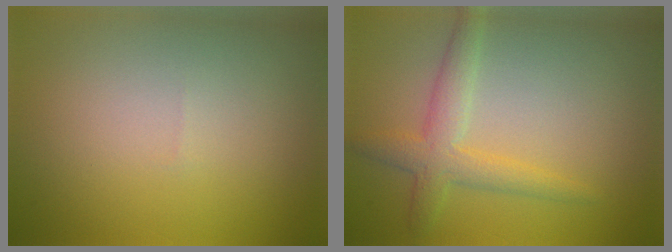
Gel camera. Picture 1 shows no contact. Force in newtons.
{"total": 3.3, "press": 3.3, "slide": 0.2}